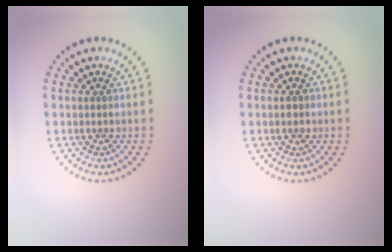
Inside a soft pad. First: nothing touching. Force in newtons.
{"total": 1.3, "press": 1.3, "slide": 0.1}